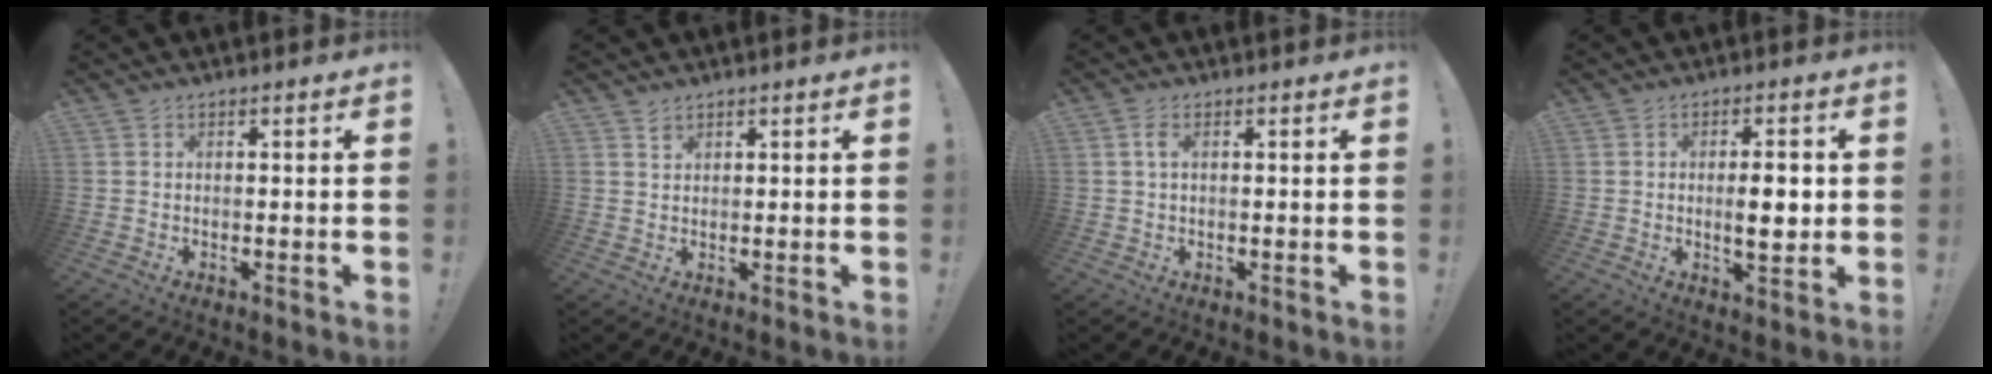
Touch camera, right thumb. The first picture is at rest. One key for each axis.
{"total": 1.6, "fx": 1.3, "fy": 0.9, "fz": 0.1, "tx": 0.012, "ty": -0.009, "tz": 0.022}
{"total": 2.1, "fx": 0.5, "fy": 0.9, "fz": 1.8, "tx": -0.038, "ty": 0.005, "tz": 0.010}
{"total": 6.4, "fx": -0.2, "fy": 2.1, "fz": 6.0, "tx": -0.074, "ty": -0.005, "tz": -0.009}